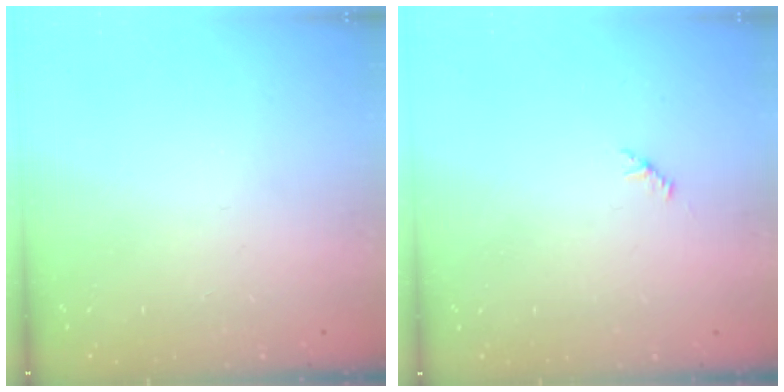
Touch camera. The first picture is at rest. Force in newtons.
{"total": 1.5, "press": 1.4, "slide": 0.5}